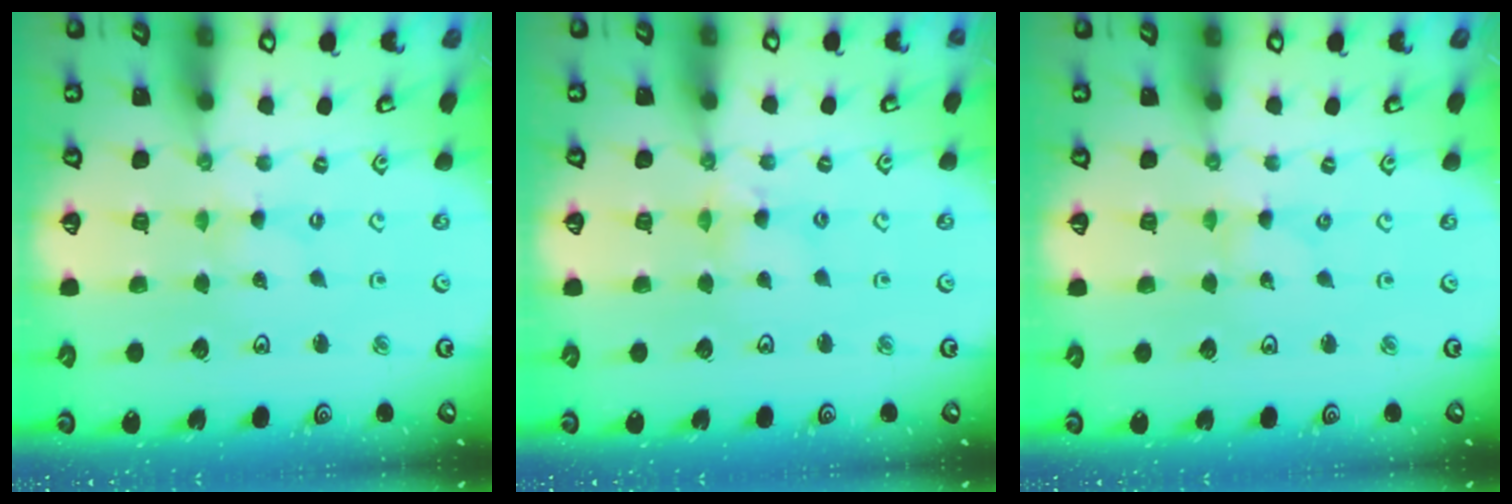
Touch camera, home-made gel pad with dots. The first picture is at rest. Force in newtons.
{"total": 3.0, "press": 3.0, "slide": 0.3}
{"total": 0.0}